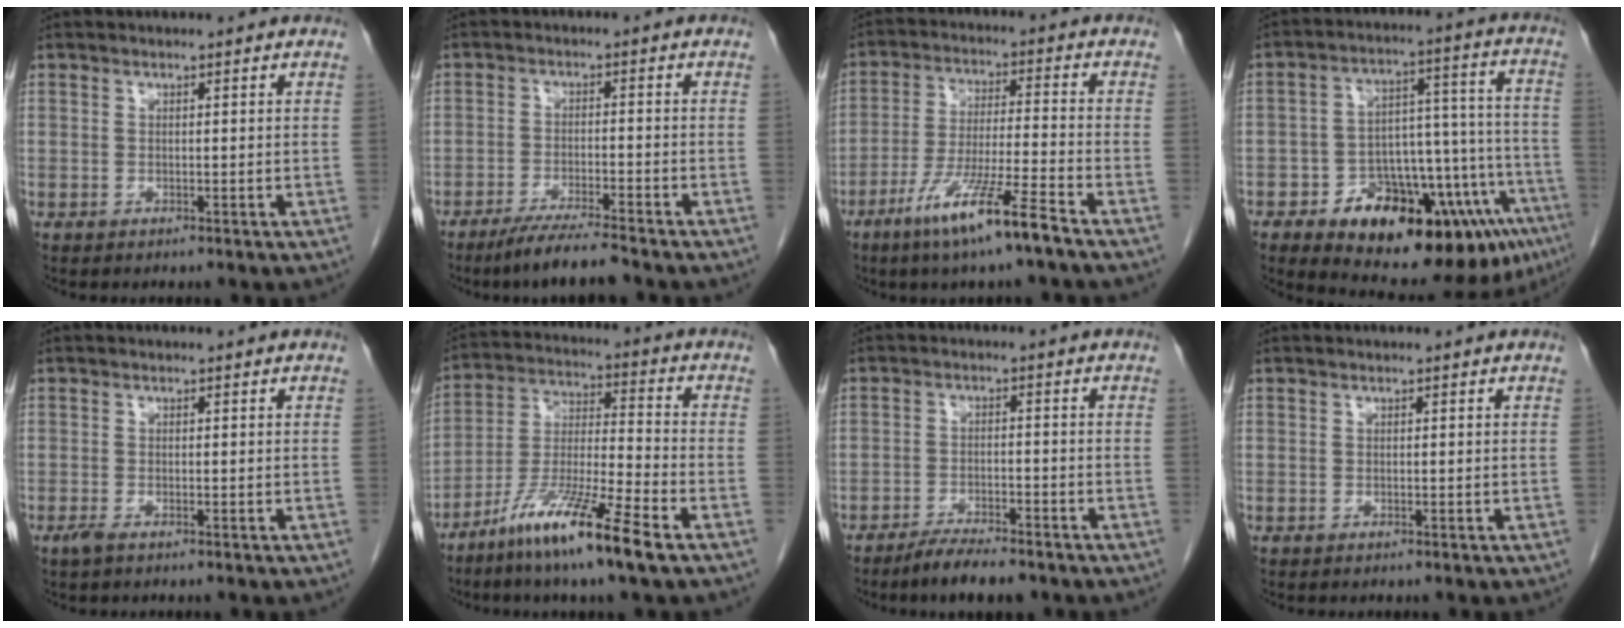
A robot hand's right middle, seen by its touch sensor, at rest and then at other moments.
{"total": 6.7, "force": [-5.7, -0.3, 3.7], "torque": [-0.059, -0.021, -0.099]}
{"total": 10.9, "force": [-7.0, -0.5, 8.3], "torque": [-0.159, -0.026, -0.132]}
{"total": 23.8, "force": [-13.0, 8.4, 18.2], "torque": [-0.208, 0.039, -0.181]}
{"total": 1.2, "force": [-0.8, 0.3, 0.8], "torque": [-0.023, -0.003, -0.015]}
{"total": 13.8, "force": [-8.5, 0.1, 10.8], "torque": [-0.212, -0.032, -0.163]}
{"total": 5.8, "force": [-4.8, 1.1, 3.2], "torque": [-0.054, -0.009, -0.081]}
{"total": 0.0}